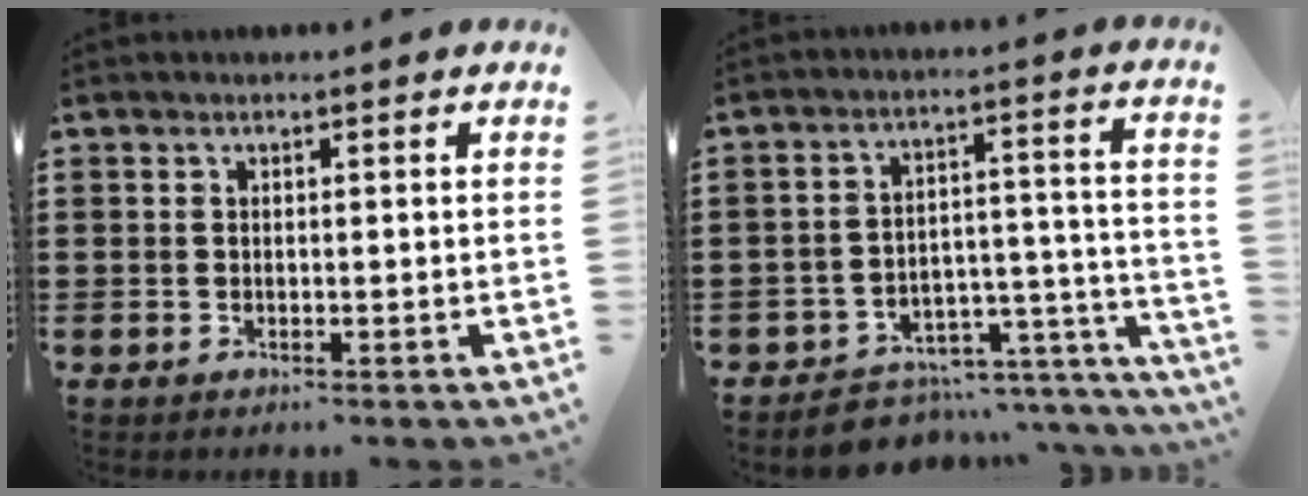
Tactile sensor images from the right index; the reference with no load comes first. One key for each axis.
{"total": 4.3, "fx": -3.9, "fy": 1.8, "fz": 0.8, "tx": -0.022, "ty": 0.002, "tz": -0.078}